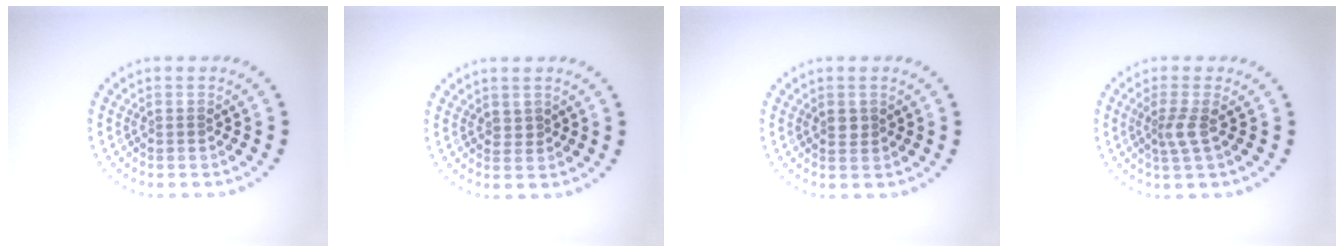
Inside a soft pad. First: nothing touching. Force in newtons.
{"total": 0.6, "press": 0.3, "slide": 0.6}
{"total": 1.1, "press": 1.0, "slide": 0.4}
{"total": 2.0, "press": 1.5, "slide": 1.3}